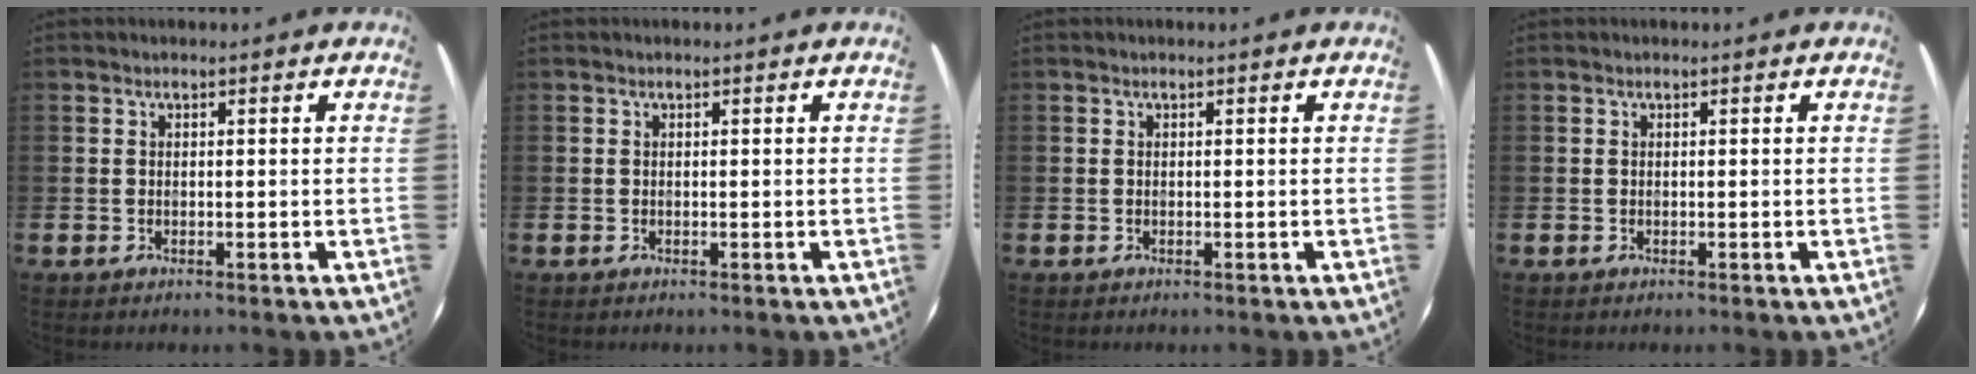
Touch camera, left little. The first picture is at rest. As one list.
[{"total": 0.0}, {"total": 0.0}, {"total": 0.0}]